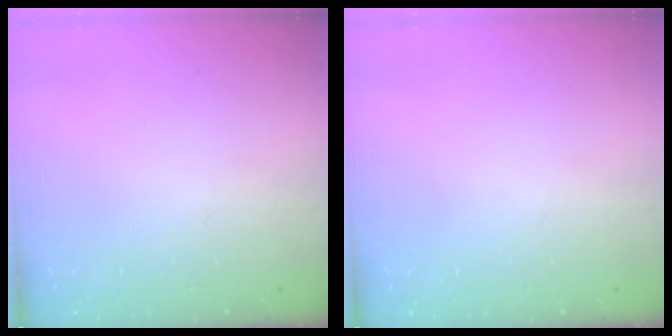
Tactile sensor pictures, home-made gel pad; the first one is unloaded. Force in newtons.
{"total": 0.0}